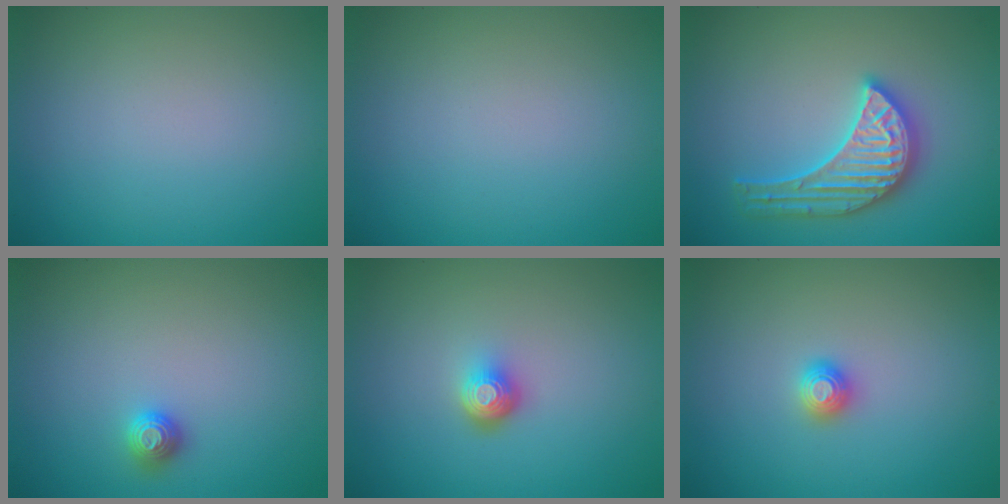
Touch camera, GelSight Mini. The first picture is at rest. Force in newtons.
{"total": 0.0}
{"total": 4.2, "press": 4.1, "slide": 0.5}
{"total": 1.1, "press": 1.1, "slide": 0.2}
{"total": 2.0, "press": 1.4, "slide": 1.4}
{"total": 1.1, "press": 1.1, "slide": 0.0}